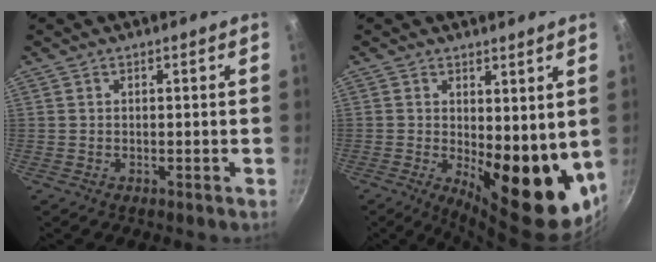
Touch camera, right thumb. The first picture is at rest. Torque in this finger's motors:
{"motor_torque": [2.44, 2.57, 2.23, -0.33, 0.49]}